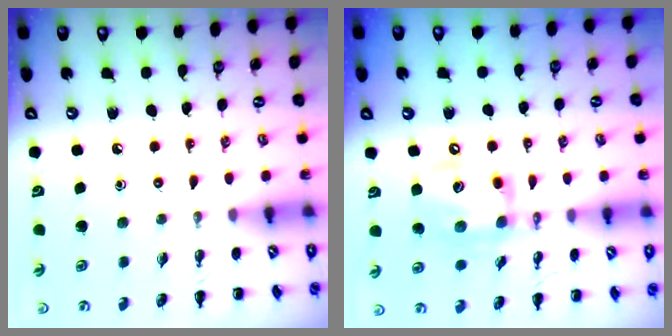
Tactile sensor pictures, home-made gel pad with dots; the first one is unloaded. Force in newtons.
{"total": 13.2, "press": 13.1, "slide": 2.1}